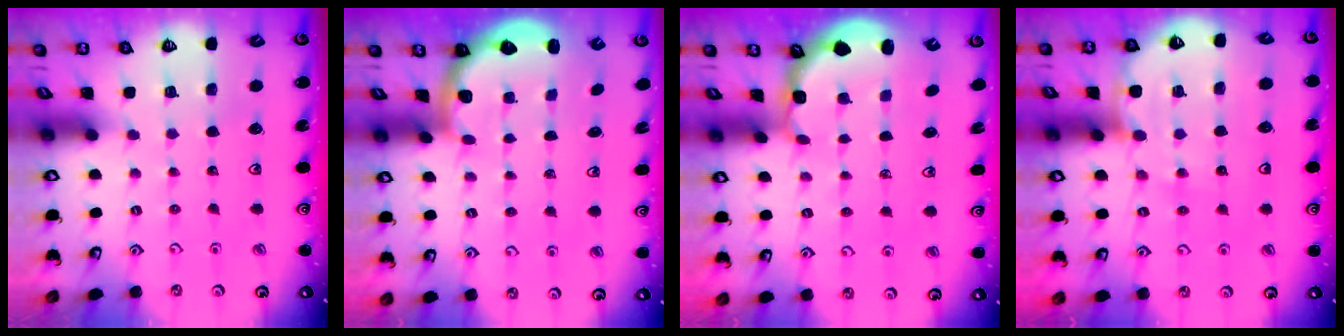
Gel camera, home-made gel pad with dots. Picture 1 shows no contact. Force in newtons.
{"total": 2.2, "press": 2.0, "slide": 0.8}
{"total": 2.4, "press": 2.0, "slide": 1.3}
{"total": 9.3, "press": 9.2, "slide": 1.2}